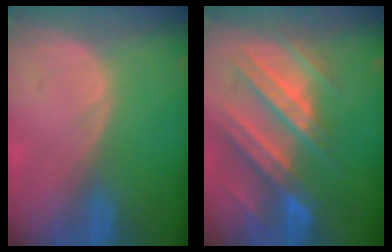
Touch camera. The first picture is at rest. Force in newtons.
{"total": 11.2, "press": 9.9, "slide": 5.2}